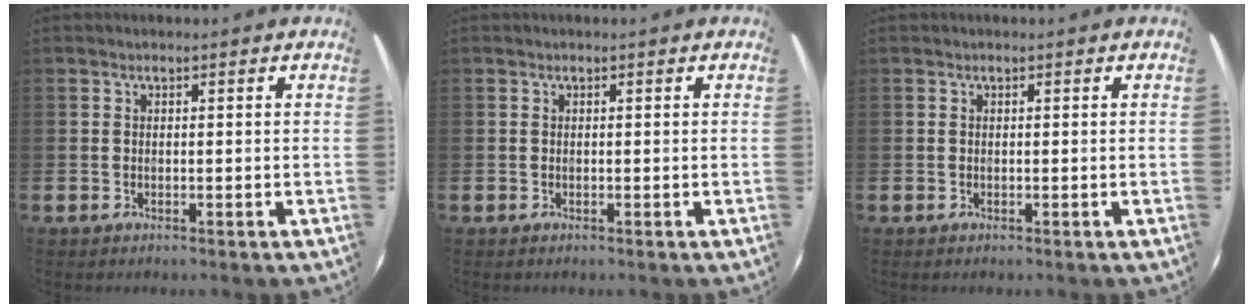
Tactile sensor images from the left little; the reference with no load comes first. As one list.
[{"total": 0.0}, {"total": 0.0}]